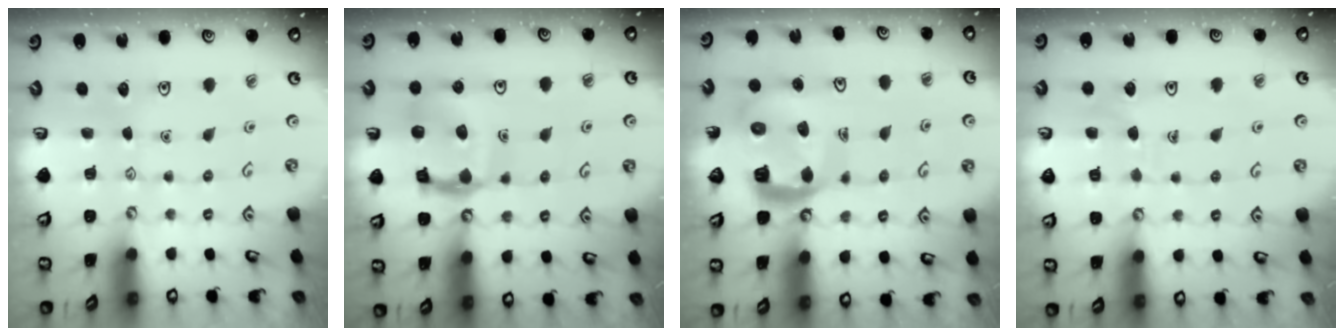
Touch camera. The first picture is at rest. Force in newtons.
{"total": 13.4, "press": 13.3, "slide": 1.6}
{"total": 13.6, "press": 13.5, "slide": 1.6}
{"total": 6.2, "press": 6.1, "slide": 0.7}